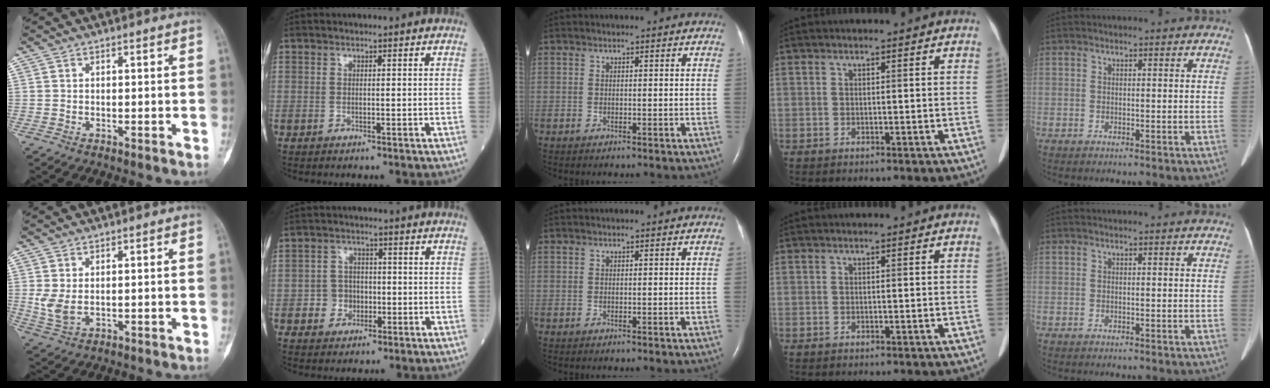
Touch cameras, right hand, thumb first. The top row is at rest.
{"thumb": {"total": 4.3, "force": [0.6, 2.4, 3.5], "torque": [-0.077, -0.005, 0.020]}, "index": {"total": 3.9, "force": [-1.2, 3.5, 1.2], "torque": [-0.016, 0.011, -0.019]}}